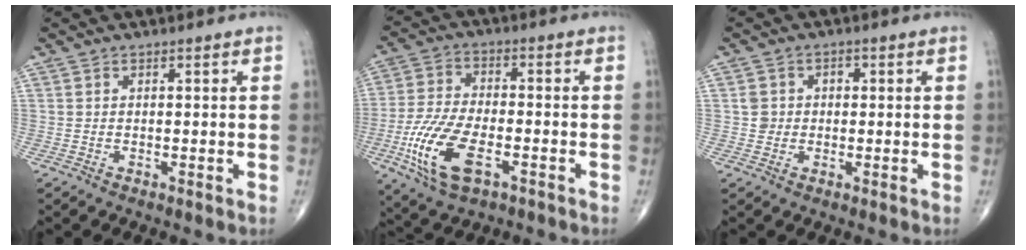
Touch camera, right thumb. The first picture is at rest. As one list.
[{"total": 14.1, "force": [-5.2, 6.7, 11.3], "torque": [-0.237, 0.009, -0.096]}, {"total": 3.1, "force": [0.1, 3.0, 0.8], "torque": [0.008, 0.008, 0.000]}]